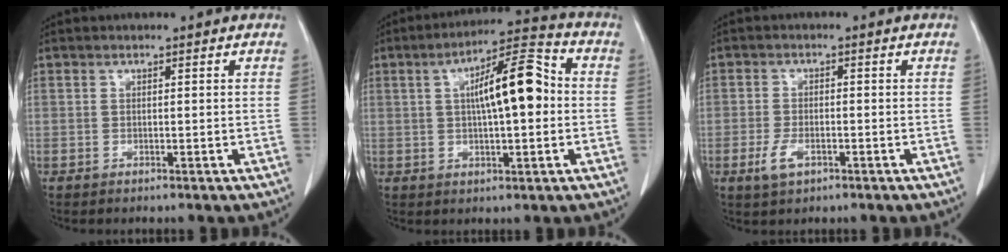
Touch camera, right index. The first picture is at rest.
{"total": 11.3, "force": [1.0, 2.7, 11.0], "torque": [-0.182, 0.029, 0.011]}
{"total": 3.4, "force": [-1.5, 1.8, 2.5], "torque": [-0.054, -0.001, -0.023]}